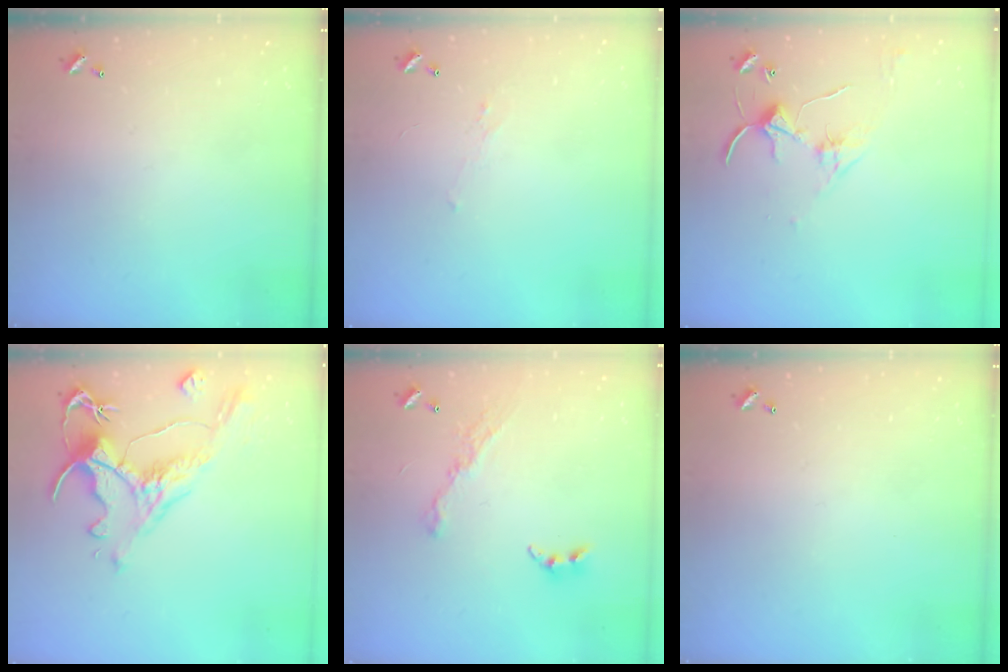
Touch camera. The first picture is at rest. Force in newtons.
{"total": 1.3, "press": 1.1, "slide": 0.7}
{"total": 4.2, "press": 4.1, "slide": 0.5}
{"total": 1.6, "press": 0.7, "slide": 1.4}
{"total": 8.2, "press": 8.2, "slide": 0.9}
{"total": 0.0}